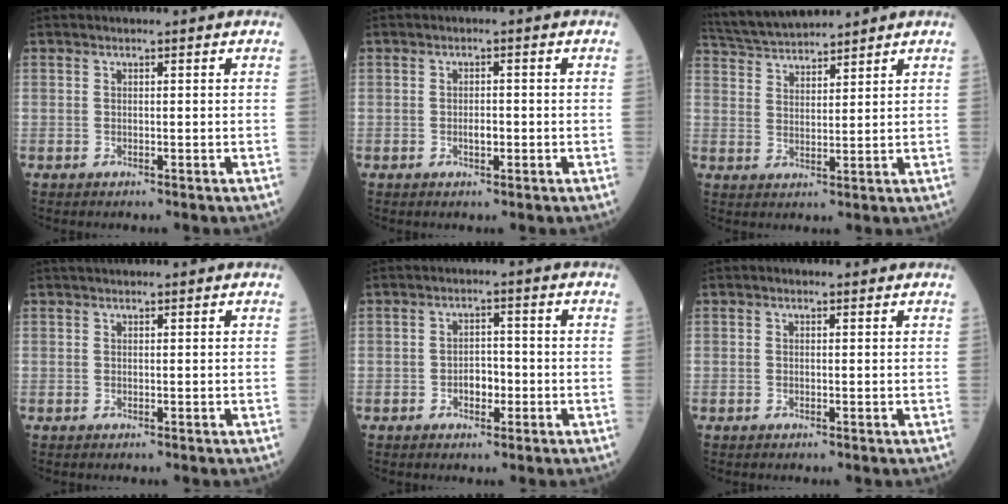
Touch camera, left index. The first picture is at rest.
{"total": 1.5, "force": [-0.6, 0.6, 1.2], "torque": [-0.021, -0.002, -0.010]}
{"total": 9.7, "force": [9.2, 1.0, 2.8], "torque": [-0.063, 0.027, 0.171]}
{"total": 2.6, "force": [2.3, 0.5, 1.1], "torque": [-0.008, 0.028, 0.035]}
{"total": 3.0, "force": [-1.2, 1.7, 2.2], "torque": [-0.031, 0.003, -0.020]}
{"total": 0.6, "force": [0.3, 0.5, 0.2], "torque": [-0.005, -0.001, 0.000]}